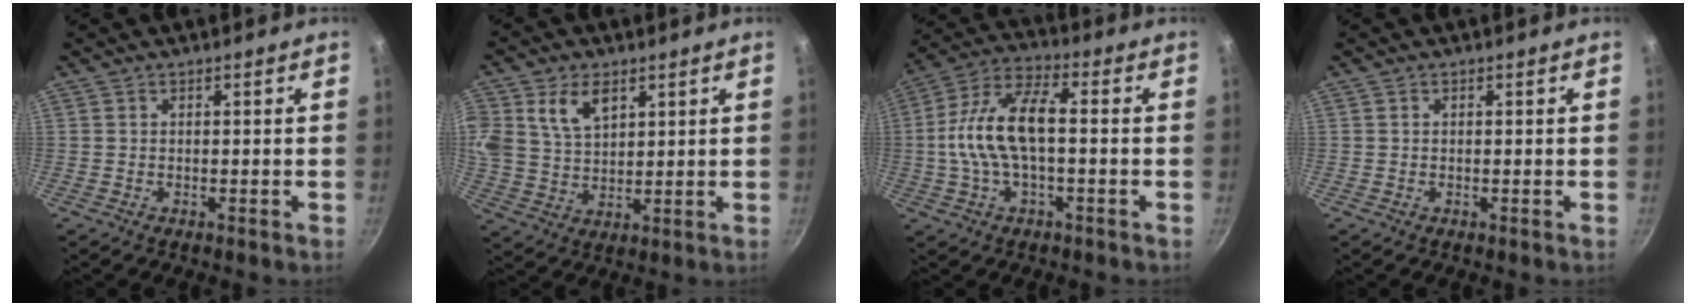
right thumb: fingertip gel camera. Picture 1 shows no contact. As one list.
[{"total": 11.4, "force": [5.0, 7.7, 6.9], "torque": [-0.130, -0.008, 0.100]}, {"total": 13.5, "force": [-0.6, 6.2, 12.0], "torque": [-0.228, 0.036, -0.026]}, {"total": 0.0}]